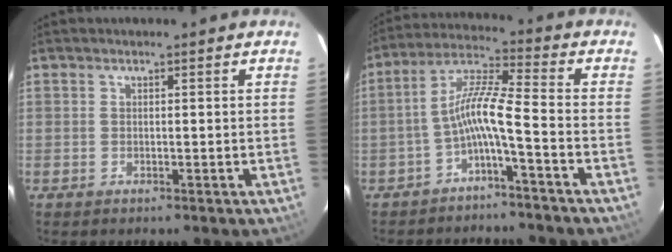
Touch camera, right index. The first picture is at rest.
{"total": 7.6, "force": [-3.5, -0.1, 6.7], "torque": [-0.158, 0.019, -0.066]}